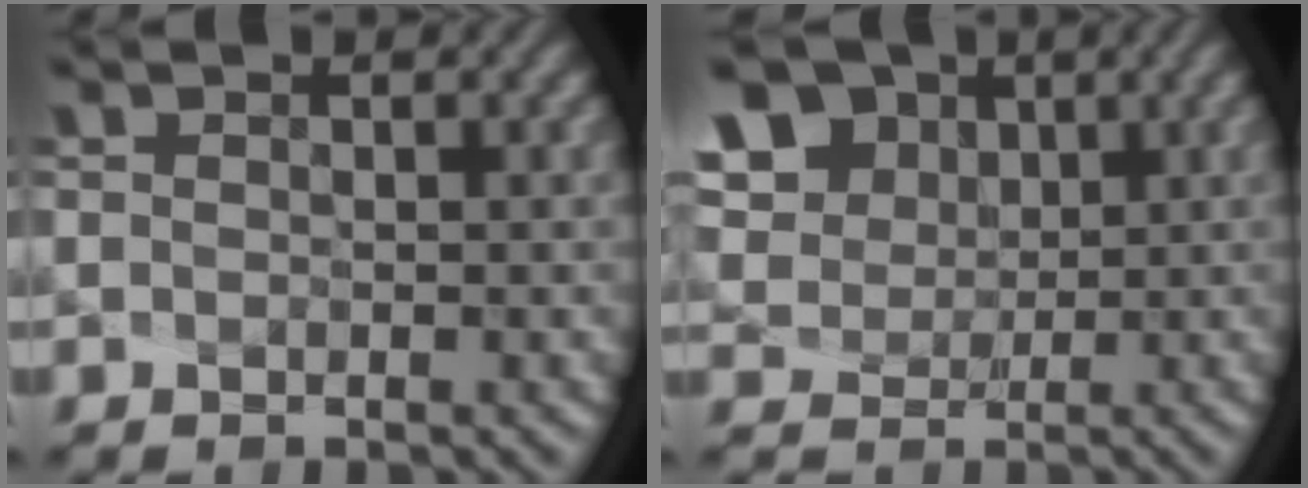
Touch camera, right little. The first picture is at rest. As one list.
[{"total": 9.0, "force": [3.8, 6.9, 4.3], "torque": [-0.102, 0.018, 0.073]}]